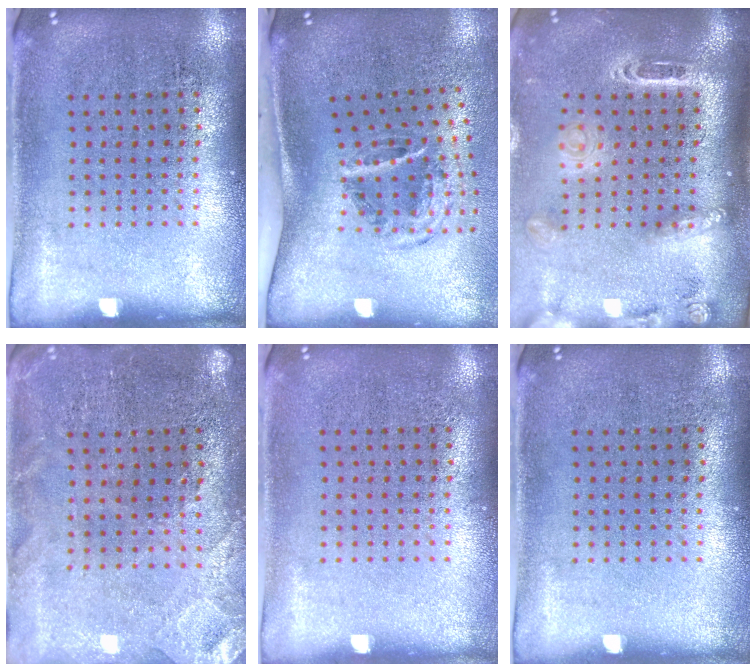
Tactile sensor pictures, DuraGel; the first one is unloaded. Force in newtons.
{"total": 2.0, "press": 1.2, "slide": 1.7}
{"total": 2.5, "press": 1.8, "slide": 1.8}
{"total": 0.5, "press": 0.5, "slide": 0.2}
{"total": 0.0}
{"total": 0.0}